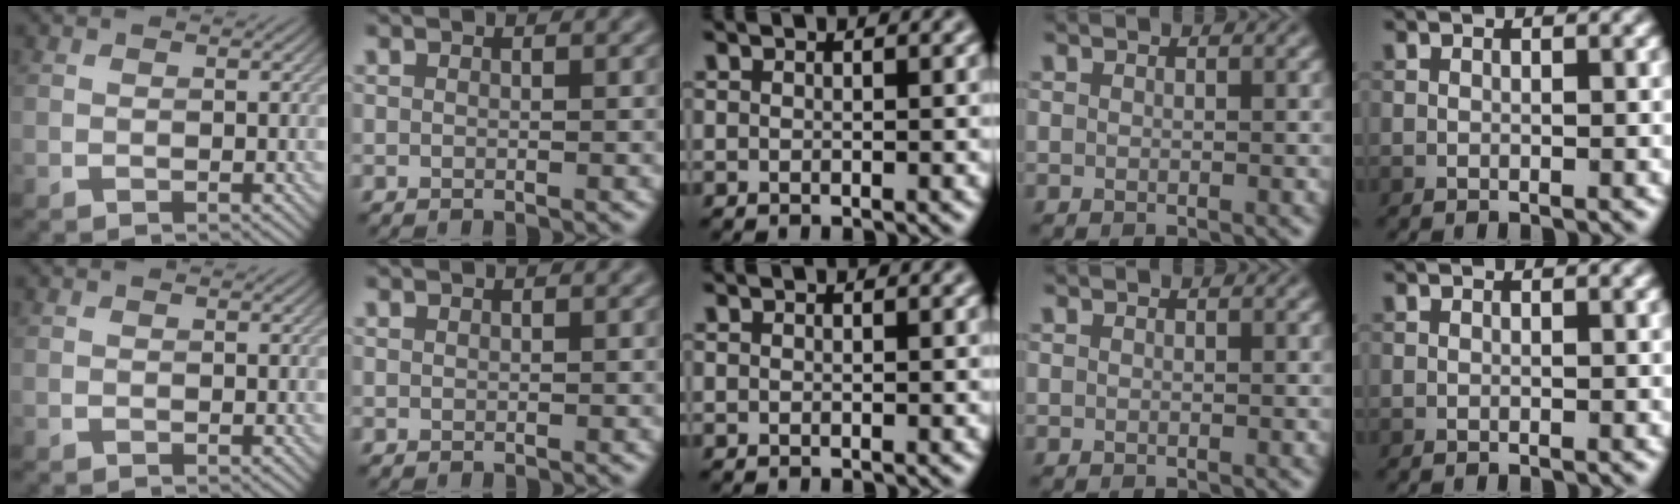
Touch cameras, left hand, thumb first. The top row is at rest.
{}